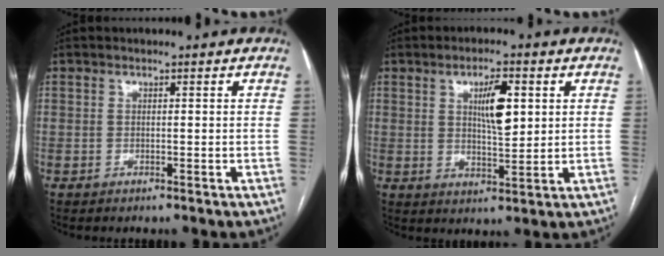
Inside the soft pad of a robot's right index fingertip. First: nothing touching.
{"total": 6.4, "force": [2.1, 1.6, 5.8], "torque": [-0.102, 0.001, 0.040]}